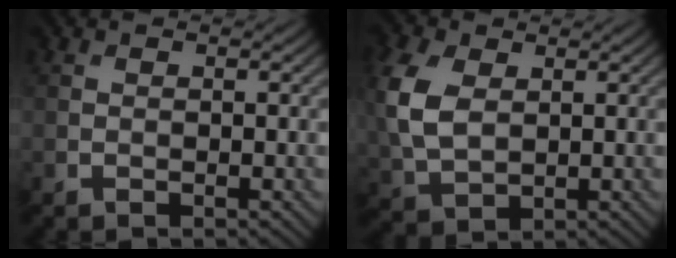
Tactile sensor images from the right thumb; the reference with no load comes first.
{"total": 8.4, "force": [1.6, 5.6, 6.0], "torque": [-0.191, 0.005, 0.034]}